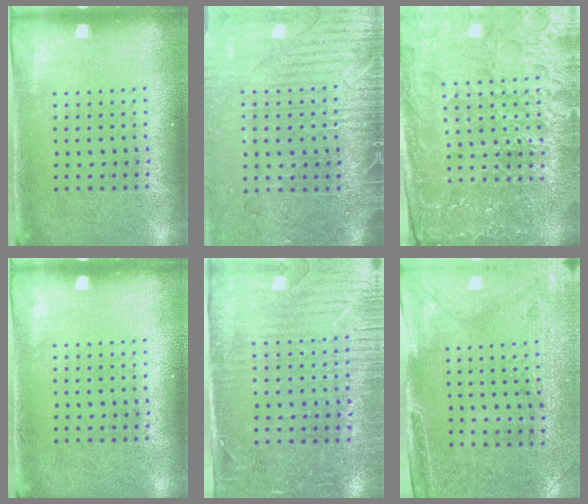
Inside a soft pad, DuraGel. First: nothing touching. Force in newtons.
{"total": 3.6, "press": 3.4, "slide": 1.4}
{"total": 5.5, "press": 5.1, "slide": 2.1}
{"total": 0.0}
{"total": 3.5, "press": 3.1, "slide": 1.5}
{"total": 3.0, "press": 2.5, "slide": 1.5}